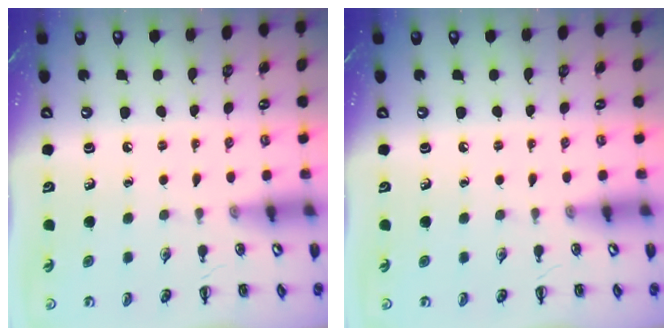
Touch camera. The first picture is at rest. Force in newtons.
{"total": 0.0}